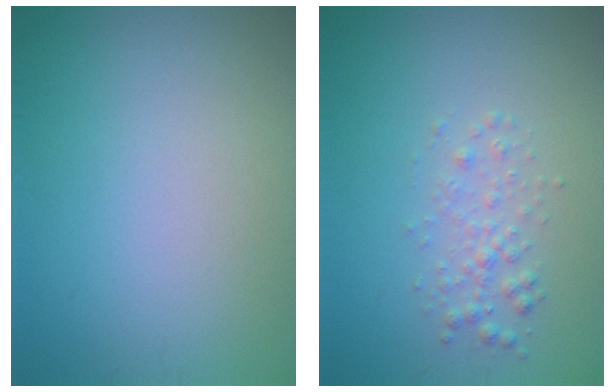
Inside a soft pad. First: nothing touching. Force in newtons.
{"total": 1.7, "press": 1.7, "slide": 0.0}